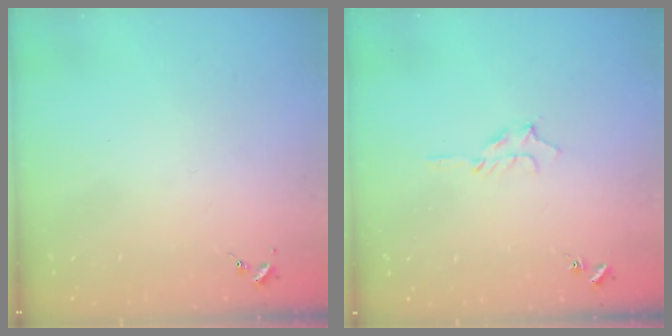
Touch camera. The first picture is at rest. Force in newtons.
{"total": 6.3, "press": 6.3, "slide": 0.7}